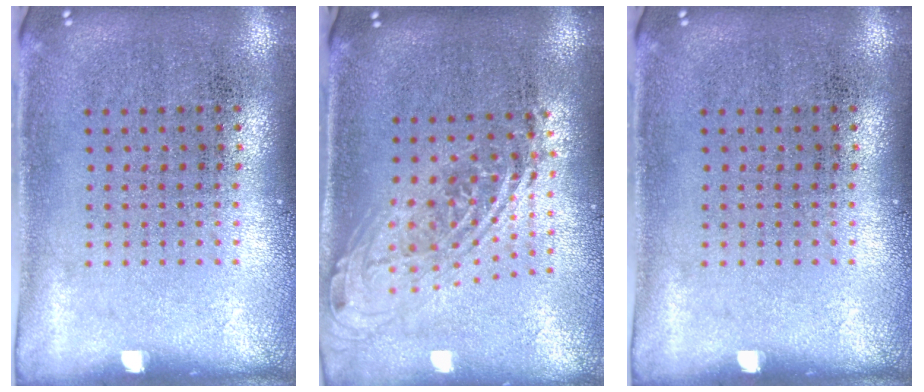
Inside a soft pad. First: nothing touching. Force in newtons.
{"total": 1.9, "press": 1.5, "slide": 1.3}
{"total": 0.0}